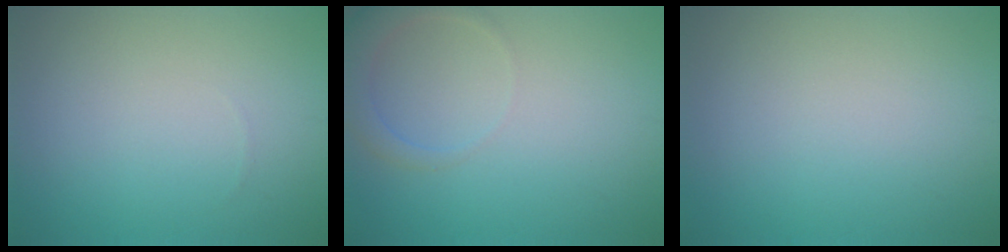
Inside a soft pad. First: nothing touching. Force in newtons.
{"total": 2.6, "press": 2.6, "slide": 0.2}
{"total": 0.0}